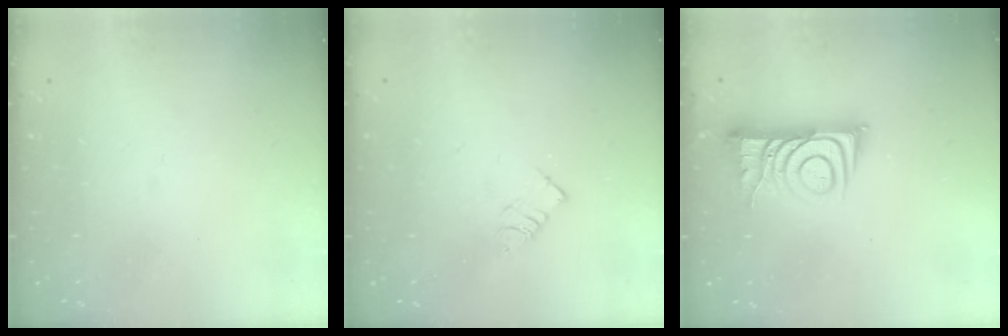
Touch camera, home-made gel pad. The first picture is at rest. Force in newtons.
{"total": 3.3, "press": 3.3, "slide": 0.2}
{"total": 9.4, "press": 9.4, "slide": 0.6}